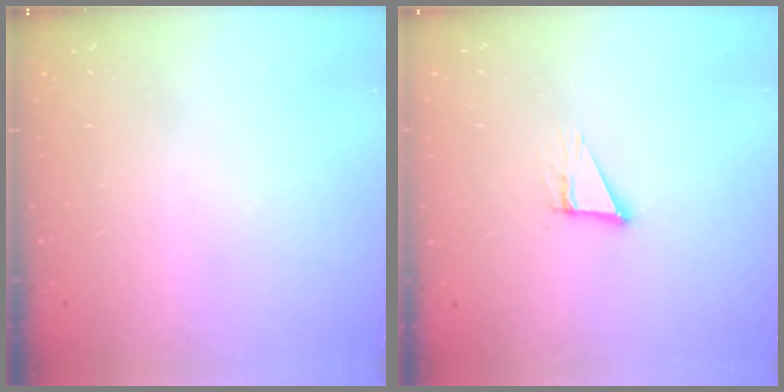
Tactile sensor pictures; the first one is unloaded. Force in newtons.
{"total": 3.8, "press": 3.7, "slide": 0.4}